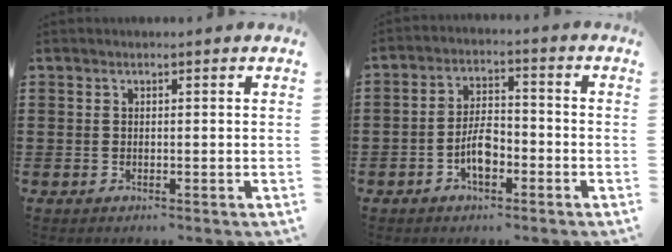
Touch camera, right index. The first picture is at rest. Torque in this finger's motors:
{"motor_torque": [2.14, 0.00, 0.61, 0.13]}